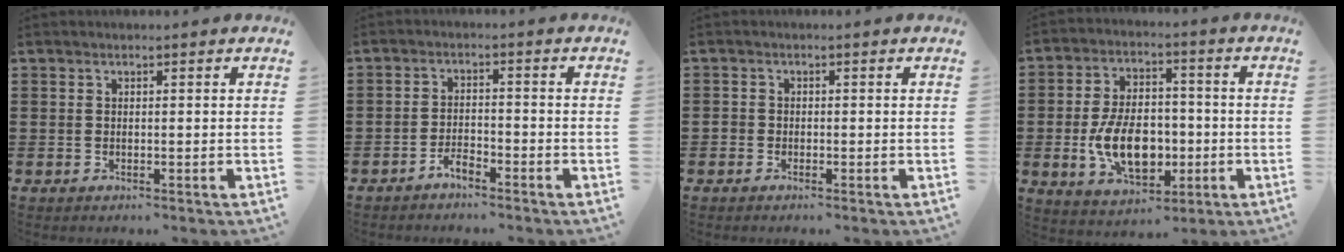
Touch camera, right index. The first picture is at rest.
{"total": 2.7, "force": [-2.5, 0.5, 0.8], "torque": [-0.019, 0.007, -0.051]}
{"total": 0.8, "force": [-0.5, 0.7, 0.2], "torque": [-0.004, 0.004, -0.011]}
{"total": 11.1, "force": [-2.3, 6.8, 8.5], "torque": [-0.154, 0.000, -0.043]}